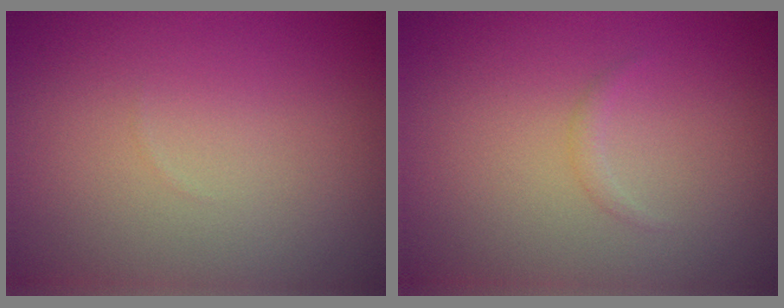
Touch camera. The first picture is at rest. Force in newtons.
{"total": 0.6, "press": 0.6, "slide": 0.0}